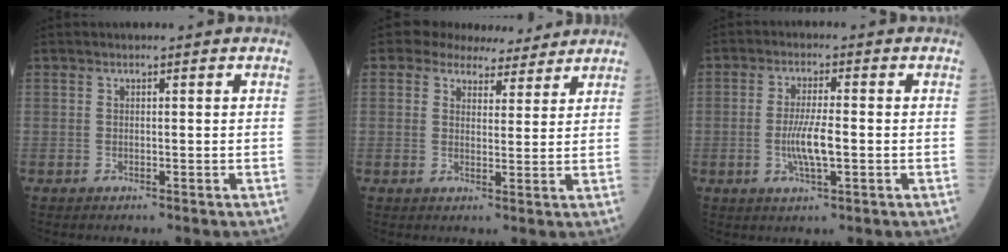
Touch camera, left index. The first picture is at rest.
{"total": 7.1, "force": [6.3, 3.0, 1.5], "torque": [-0.017, 0.007, 0.079]}
{"total": 5.5, "force": [-1.0, 0.8, 5.3], "torque": [-0.110, -0.008, -0.019]}